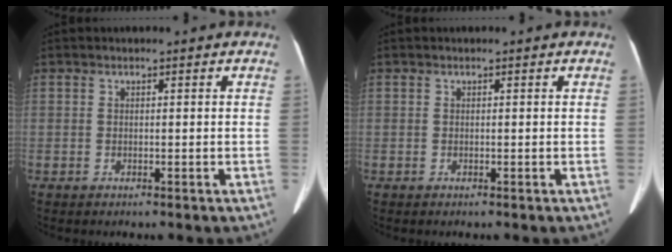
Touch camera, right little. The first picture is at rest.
{"total": 0.0}